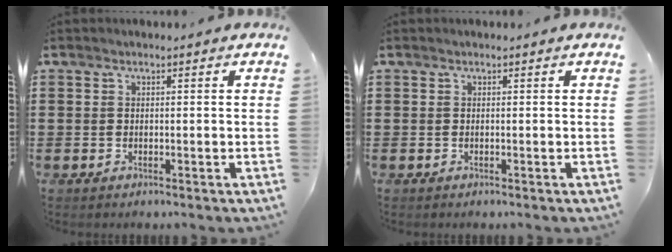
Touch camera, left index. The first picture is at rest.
{"total": 0.0}